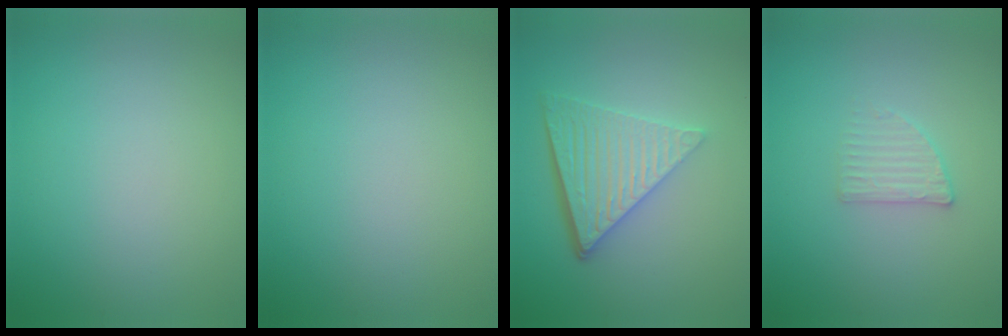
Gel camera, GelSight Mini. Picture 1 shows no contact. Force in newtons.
{"total": 0.0}
{"total": 6.5, "press": 4.3, "slide": 4.9}
{"total": 1.9, "press": 1.9, "slide": 0.4}